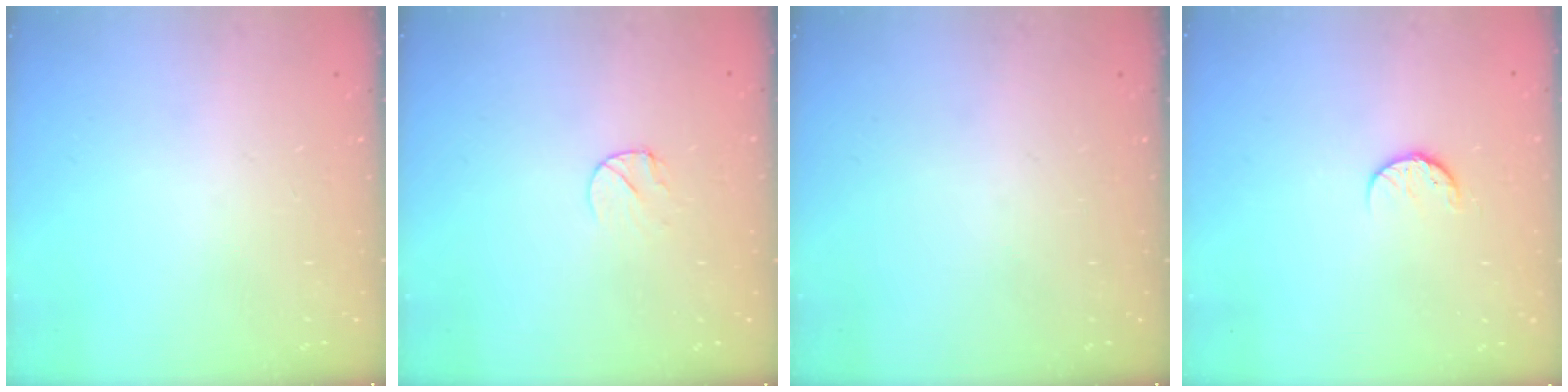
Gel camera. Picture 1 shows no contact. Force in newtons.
{"total": 4.7, "press": 4.6, "slide": 0.5}
{"total": 0.0}
{"total": 7.2, "press": 7.1, "slide": 0.8}